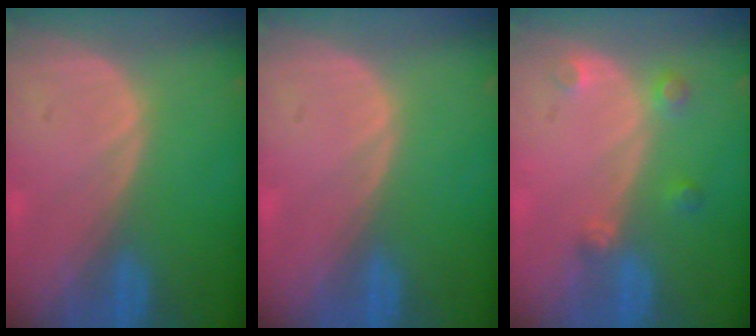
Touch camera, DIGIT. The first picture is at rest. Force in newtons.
{"total": 0.0}
{"total": 2.8, "press": 2.7, "slide": 0.7}